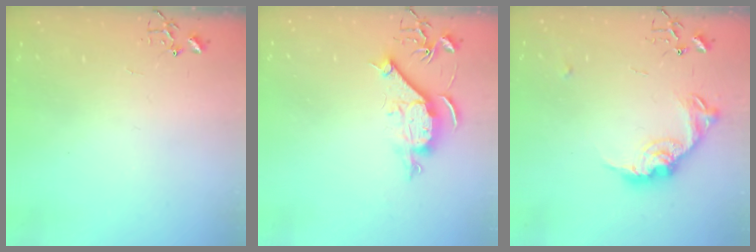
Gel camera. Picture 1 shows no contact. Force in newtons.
{"total": 10.4, "press": 10.4, "slide": 0.9}
{"total": 15.6, "press": 15.6, "slide": 0.7}